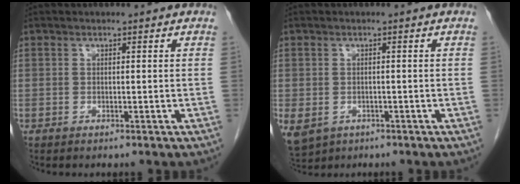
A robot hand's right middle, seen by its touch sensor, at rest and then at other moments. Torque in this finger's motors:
{"motor_torque": [0.45, -0.47, 0.38, 0.08]}